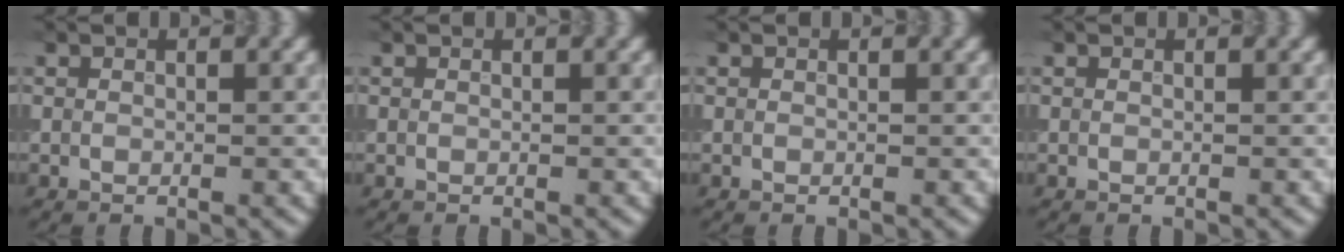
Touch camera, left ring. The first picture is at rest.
{"total": 0.0}
{"total": 0.0}
{"total": 0.0}